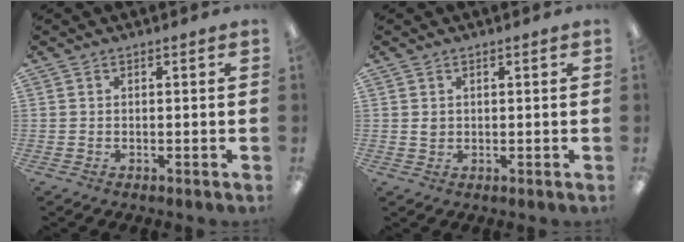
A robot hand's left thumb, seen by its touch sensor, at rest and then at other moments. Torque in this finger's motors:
{"motor_torque": [0.33, 0.26, 0.38, -0.21, -0.01]}